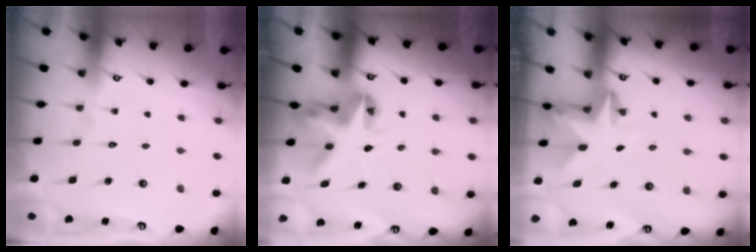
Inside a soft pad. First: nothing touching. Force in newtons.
{"total": 6.9, "press": 6.8, "slide": 0.6}
{"total": 2.4, "press": 2.4, "slide": 0.4}